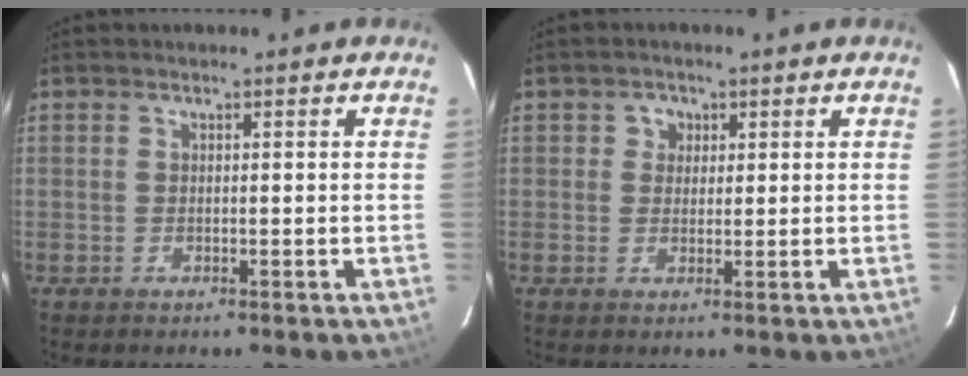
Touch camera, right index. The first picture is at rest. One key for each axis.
{"total": 2.5, "fx": 0.6, "fy": 2.4, "fz": 0.3, "tx": 0.003, "ty": 0.010, "tz": 0.006}